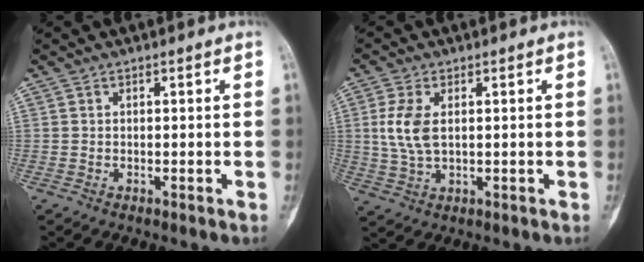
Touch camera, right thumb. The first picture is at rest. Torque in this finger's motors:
{"motor_torque": [1.43, 0.74, 0.94, -0.19, 0.19]}